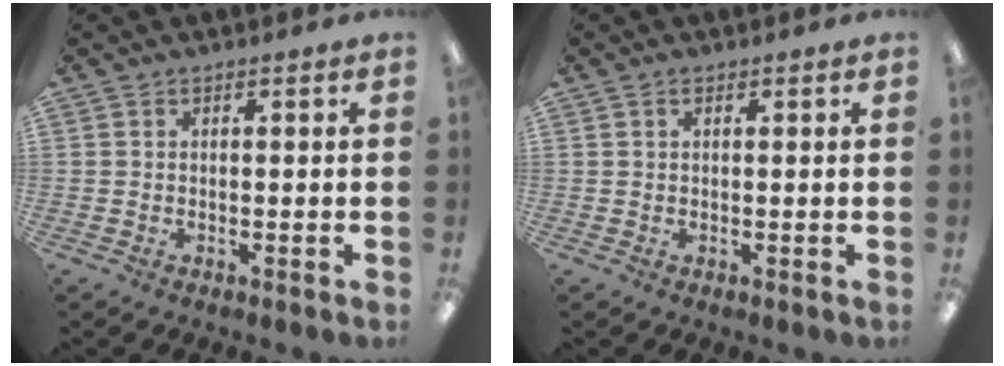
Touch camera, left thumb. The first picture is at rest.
{"total": 0.9, "force": [0.5, 0.4, 0.6], "torque": [-0.013, 0.003, 0.008]}